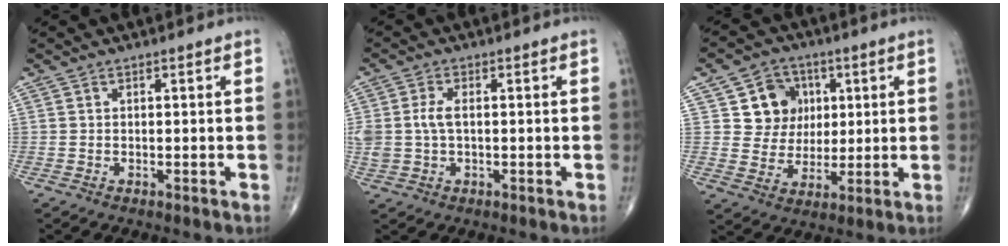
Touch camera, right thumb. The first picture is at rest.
{"total": 5.2, "force": [0.3, 3.1, 4.2], "torque": [-0.105, 0.009, 0.007]}
{"total": 9.7, "force": [3.0, 8.7, 3.0], "torque": [-0.002, -0.005, 0.051]}